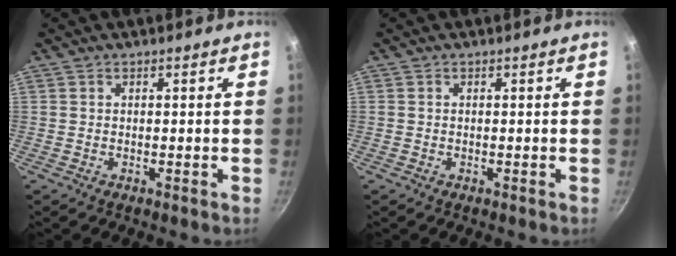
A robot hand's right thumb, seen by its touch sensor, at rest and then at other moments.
{"total": 0.0}